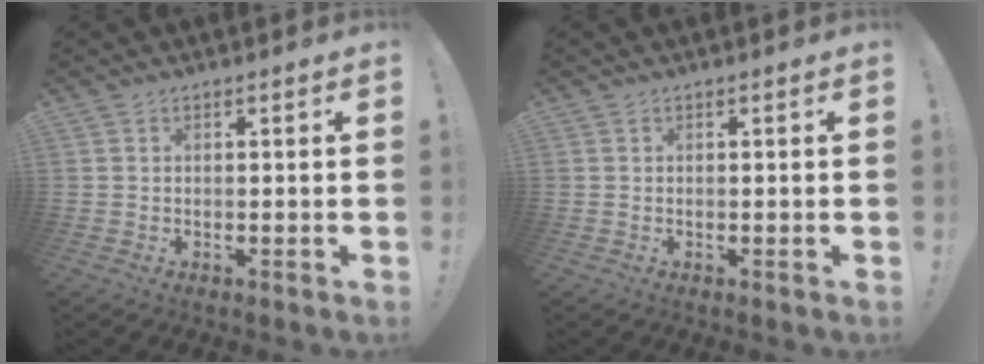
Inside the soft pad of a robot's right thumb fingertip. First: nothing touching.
{"total": 0.0}